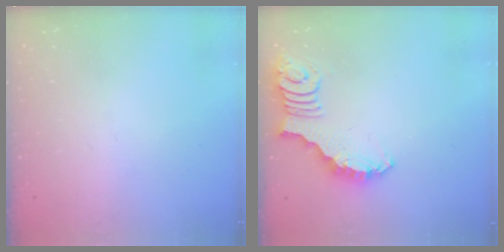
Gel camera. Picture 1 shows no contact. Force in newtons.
{"total": 2.7, "press": 2.7, "slide": 0.5}